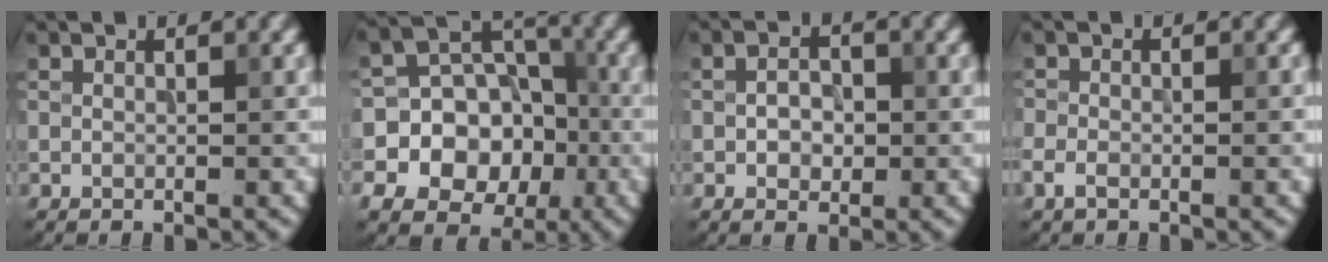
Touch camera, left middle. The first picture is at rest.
{"total": 13.5, "force": [-4.0, 12.4, 3.8], "torque": [-0.102, -0.004, -0.073]}
{"total": 2.4, "force": [-0.2, 1.7, 1.7], "torque": [-0.028, 0.001, -0.007]}
{"total": 2.3, "force": [-1.1, 1.1, 1.7], "torque": [-0.031, -0.001, -0.026]}